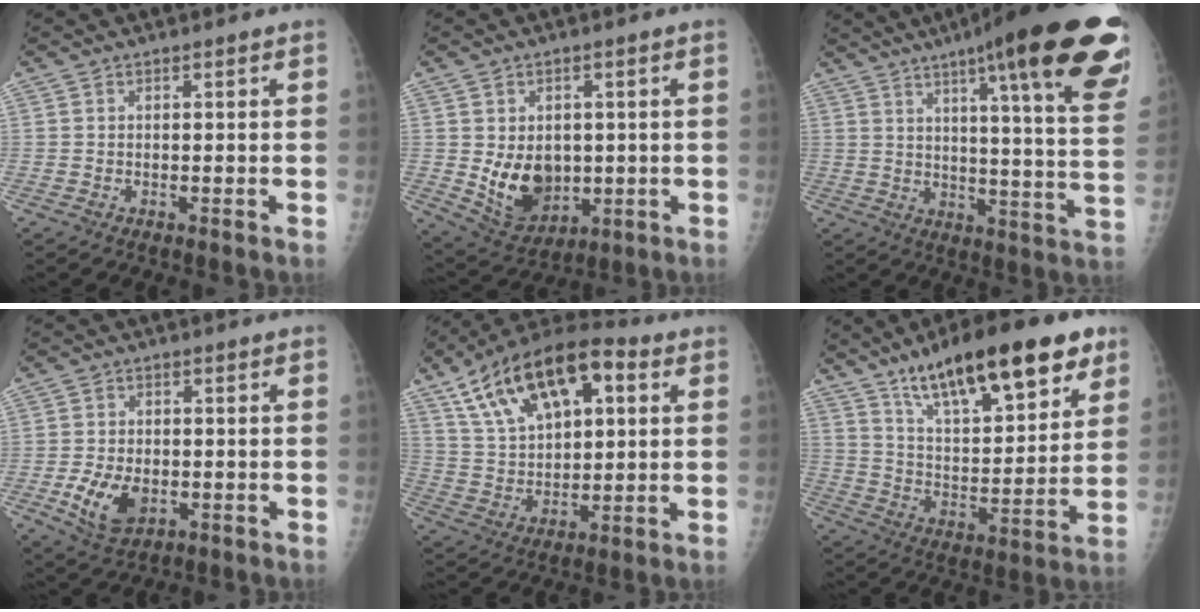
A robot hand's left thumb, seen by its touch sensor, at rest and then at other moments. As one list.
[{"total": 10.3, "force": [-0.4, 7.8, 6.8], "torque": [-0.078, -0.017, 0.018]}, {"total": 28.3, "force": [16.9, 4.3, 22.4], "torque": [-0.254, -0.050, 0.220]}, {"total": 7.9, "force": [-2.4, 5.1, 5.6], "torque": [-0.096, -0.002, -0.034]}, {"total": 21.0, "force": [8.8, 10.8, 15.7], "torque": [-0.245, 0.001, 0.151]}, {"total": 23.7, "force": [14.7, 7.8, 16.9], "torque": [-0.229, -0.047, 0.240]}]